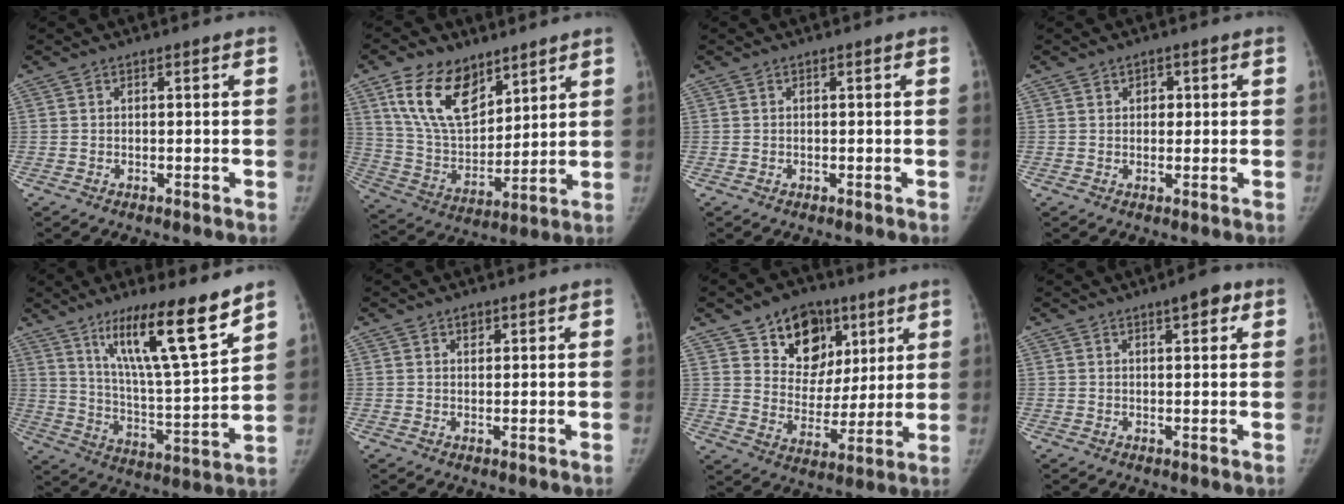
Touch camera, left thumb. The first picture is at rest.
{"total": 16.2, "force": [9.4, 9.2, 9.4], "torque": [-0.133, -0.044, 0.188]}
{"total": 0.0}
{"total": 2.3, "force": [0.6, 1.8, 1.2], "torque": [0.000, 0.001, 0.006]}
{"total": 18.1, "force": [11.8, 2.3, 13.5], "torque": [-0.204, -0.073, 0.205]}
{"total": 1.4, "force": [0.9, 1.0, 0.6], "torque": [0.003, -0.003, 0.012]}
{"total": 15.1, "force": [8.4, 10.8, 6.4], "torque": [-0.049, -0.033, 0.140]}
{"total": 3.9, "force": [2.0, 1.3, 3.0], "torque": [-0.030, -0.004, 0.024]}